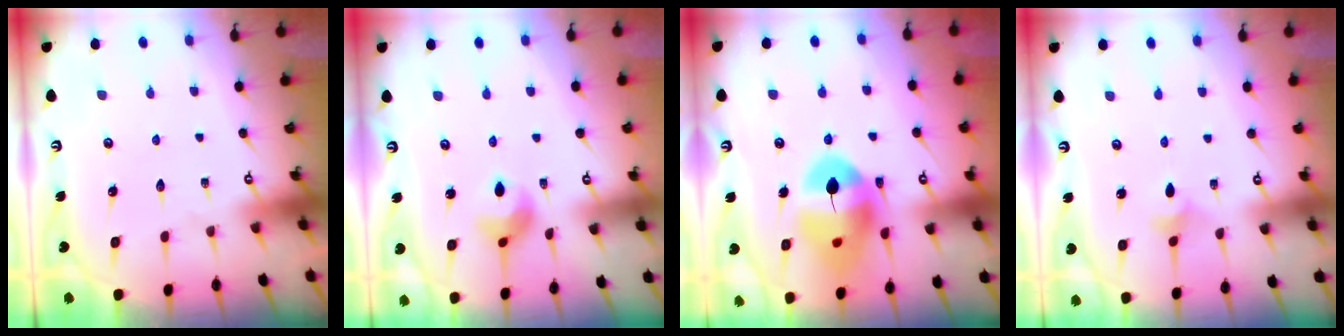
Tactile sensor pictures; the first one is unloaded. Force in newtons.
{"total": 7.5, "press": 7.5, "slide": 0.4}
{"total": 14.9, "press": 14.8, "slide": 1.4}
{"total": 2.9, "press": 2.9, "slide": 0.5}